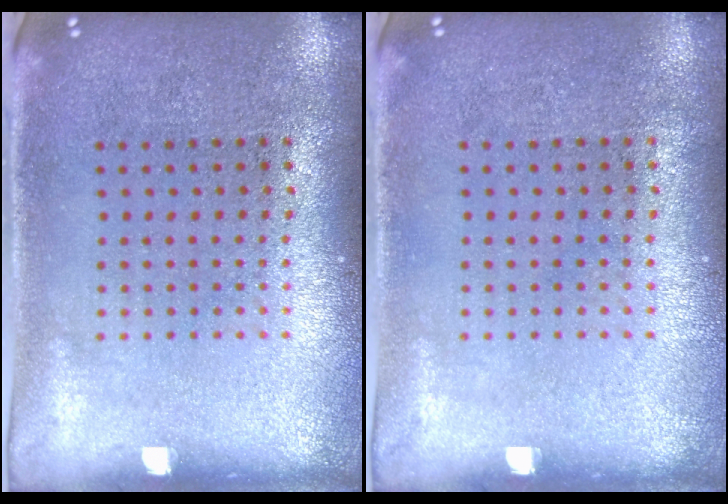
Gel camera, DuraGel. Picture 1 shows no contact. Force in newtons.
{"total": 0.0}